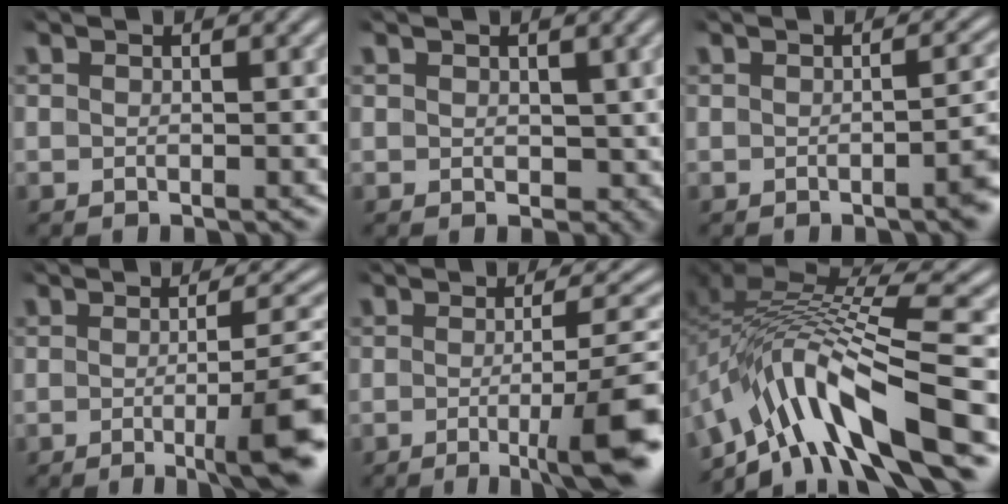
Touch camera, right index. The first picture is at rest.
{"total": 1.3, "force": [-0.2, 1.2, 0.5], "torque": [-0.009, -0.017, 0.012]}
{"total": 2.6, "force": [-0.9, 0.5, 2.4], "torque": [-0.026, 0.006, -0.019]}
{"total": 6.7, "force": [-2.6, 1.0, 6.1], "torque": [-0.070, 0.002, -0.042]}
{"total": 7.5, "force": [-3.1, 1.2, 6.8], "torque": [-0.082, -0.001, -0.048]}
{"total": 10.9, "force": [-3.7, 6.0, 8.3], "torque": [-0.169, -0.029, -0.048]}